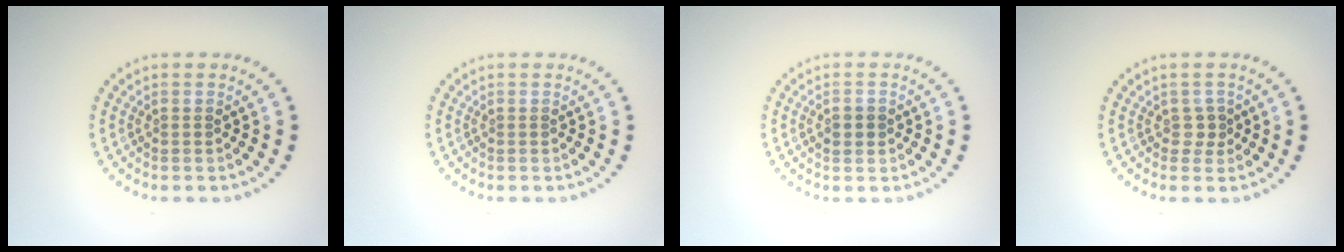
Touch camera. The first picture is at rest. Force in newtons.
{"total": 0.0}
{"total": 2.0, "press": 2.0, "slide": 0.1}
{"total": 1.1, "press": 0.8, "slide": 0.8}